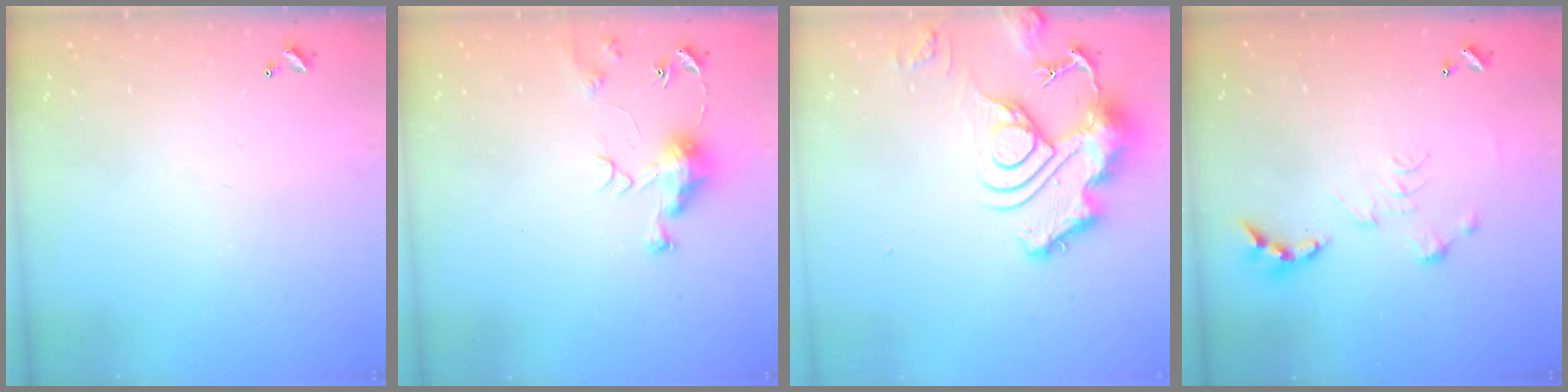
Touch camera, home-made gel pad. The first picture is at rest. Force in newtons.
{"total": 7.0, "press": 7.0, "slide": 0.7}
{"total": 16.4, "press": 16.3, "slide": 1.5}
{"total": 0.0}